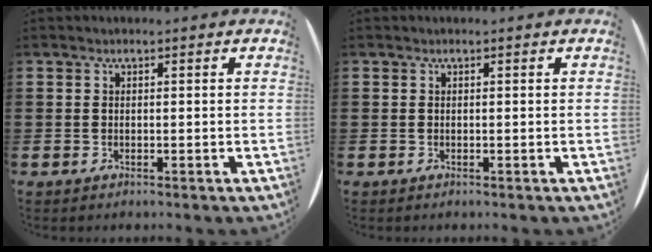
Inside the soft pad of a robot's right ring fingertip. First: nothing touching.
{"total": 0.0}